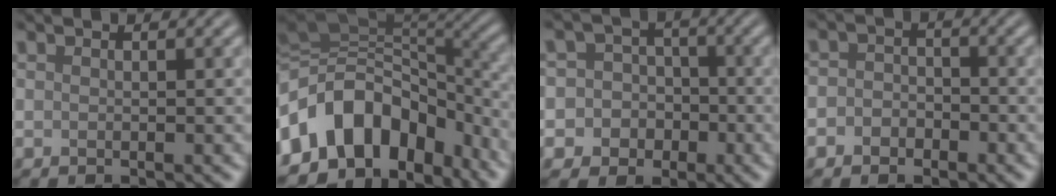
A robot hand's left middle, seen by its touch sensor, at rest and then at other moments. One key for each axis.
{"total": 12.3, "fx": -3.7, "fy": 9.1, "fz": 7.4, "tx": -0.147, "ty": 0.009, "tz": -0.072}
{"total": 6.7, "fx": -2.0, "fy": 6.3, "fz": 1.0, "tx": -0.007, "ty": 0.008, "tz": -0.064}
{"total": 2.1, "fx": -1.0, "fy": 1.7, "fz": 0.8, "tx": 0.003, "ty": 0.002, "tz": -0.034}